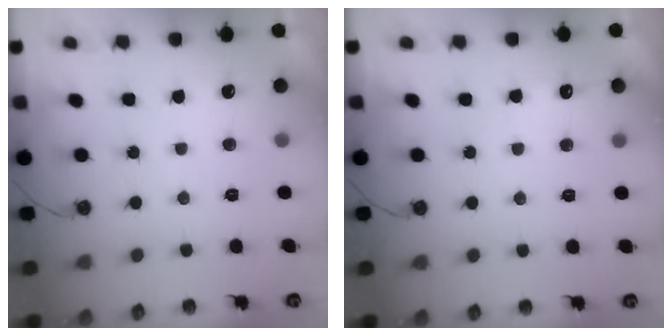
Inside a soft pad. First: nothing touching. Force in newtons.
{"total": 5.3, "press": 5.3, "slide": 0.7}